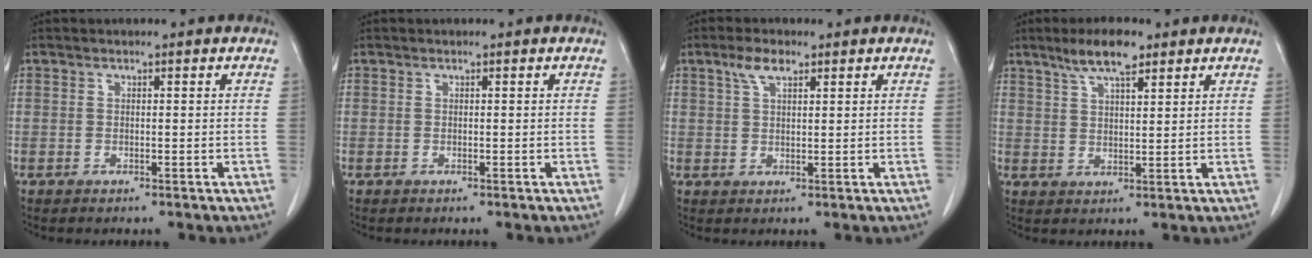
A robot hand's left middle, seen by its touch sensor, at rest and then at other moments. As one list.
[{"total": 0.0}, {"total": 3.4, "force": [2.1, 1.3, 2.4], "torque": [-0.052, 0.009, 0.044]}, {"total": 6.4, "force": [4.6, 1.3, 4.3], "torque": [-0.086, 0.007, 0.082]}]